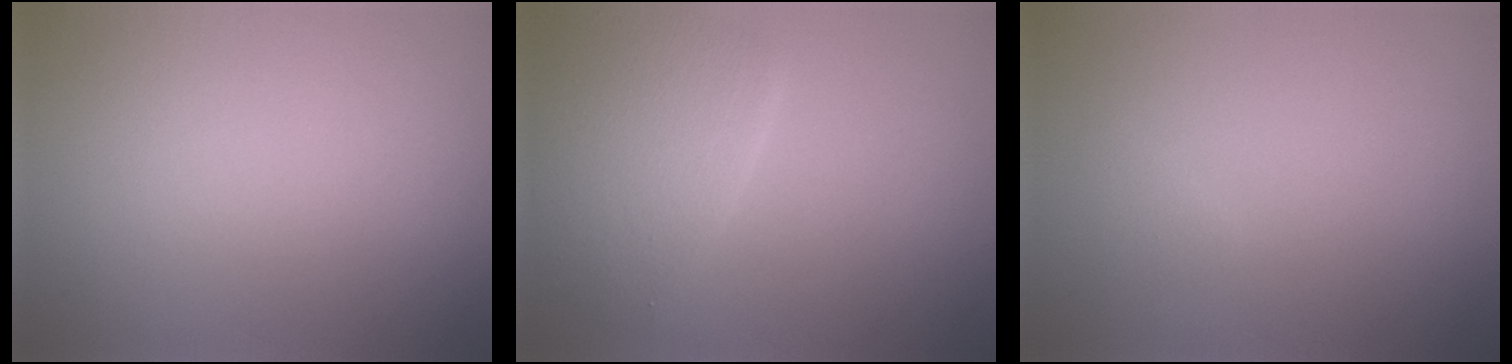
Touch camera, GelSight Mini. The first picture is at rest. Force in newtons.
{"total": 4.6, "press": 4.6, "slide": 0.2}
{"total": 0.6, "press": 0.6, "slide": 0.1}